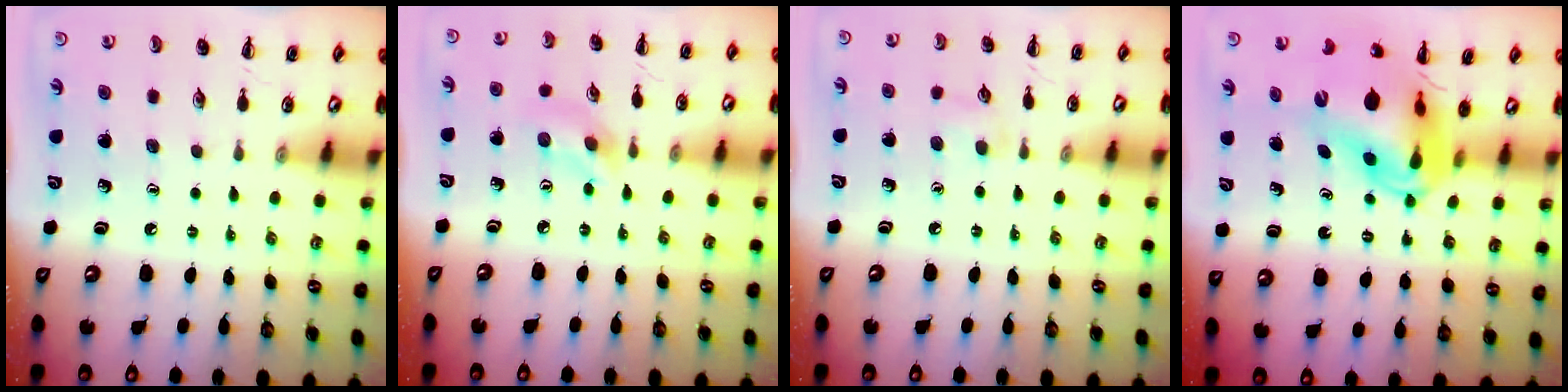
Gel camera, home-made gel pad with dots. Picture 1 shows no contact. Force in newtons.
{"total": 2.8, "press": 2.7, "slide": 0.9}
{"total": 5.5, "press": 5.0, "slide": 2.1}
{"total": 11.7, "press": 11.2, "slide": 3.5}